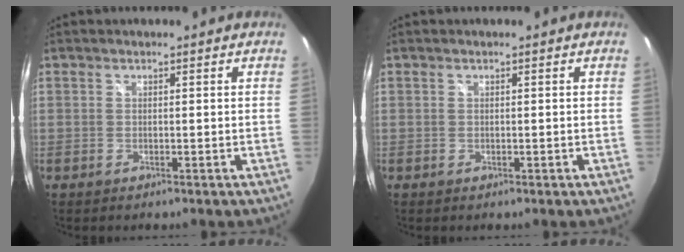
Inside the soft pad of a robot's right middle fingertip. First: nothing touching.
{"total": 0.0}